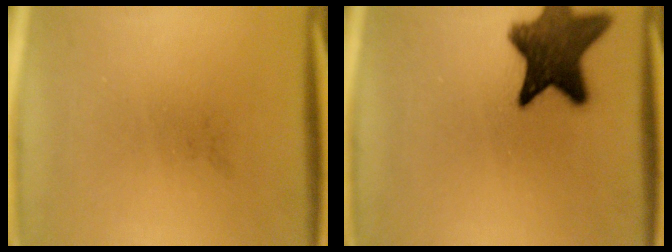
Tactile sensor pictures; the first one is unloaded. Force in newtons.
{"total": 12.2}